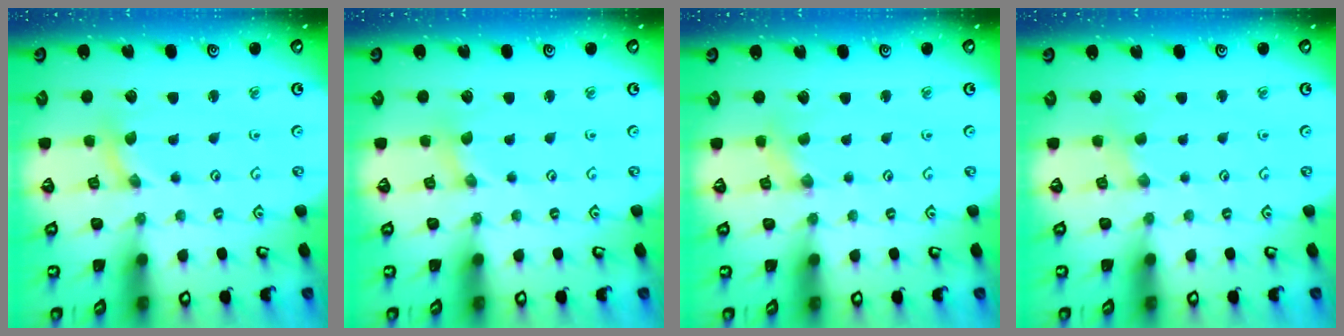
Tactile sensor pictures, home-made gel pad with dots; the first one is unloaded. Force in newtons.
{"total": 0.0}
{"total": 0.0}
{"total": 0.6, "press": 0.6, "slide": 0.2}